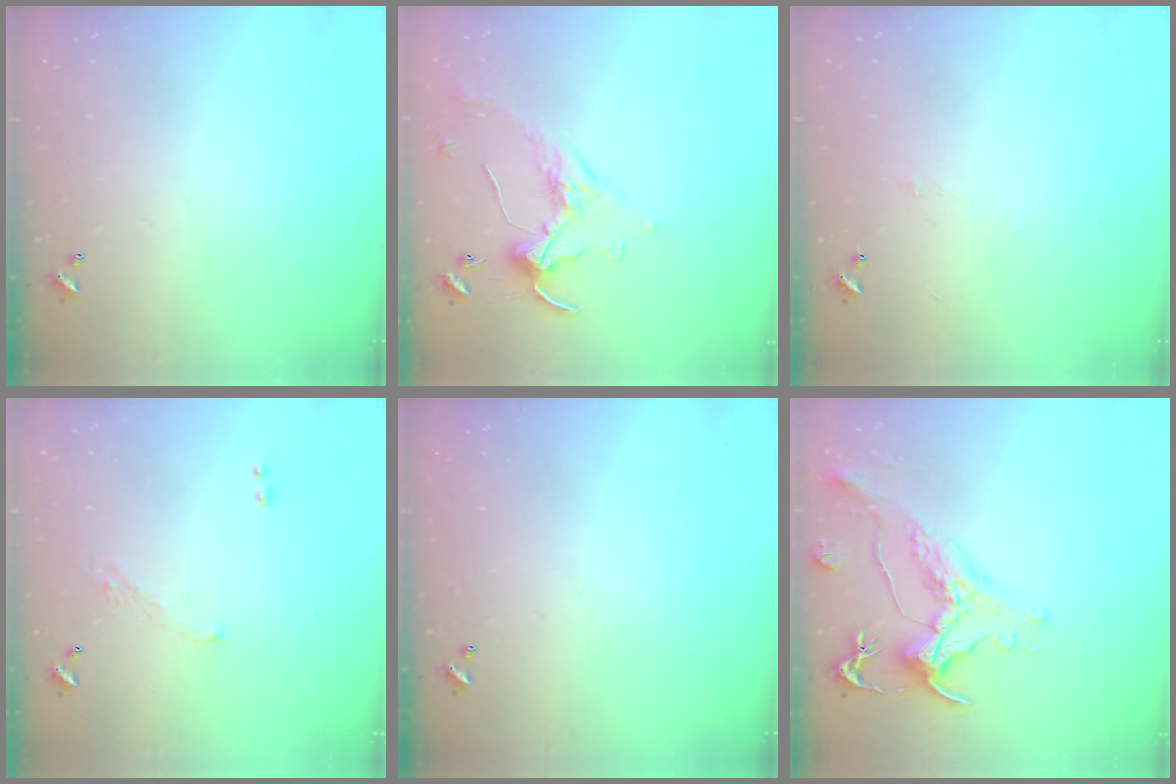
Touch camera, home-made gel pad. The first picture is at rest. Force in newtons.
{"total": 1.2, "press": 0.9, "slide": 0.9}
{"total": 1.5, "press": 1.4, "slide": 0.5}
{"total": 3.5, "press": 3.4, "slide": 0.8}
{"total": 0.0}
{"total": 1.5, "press": 0.9, "slide": 1.2}